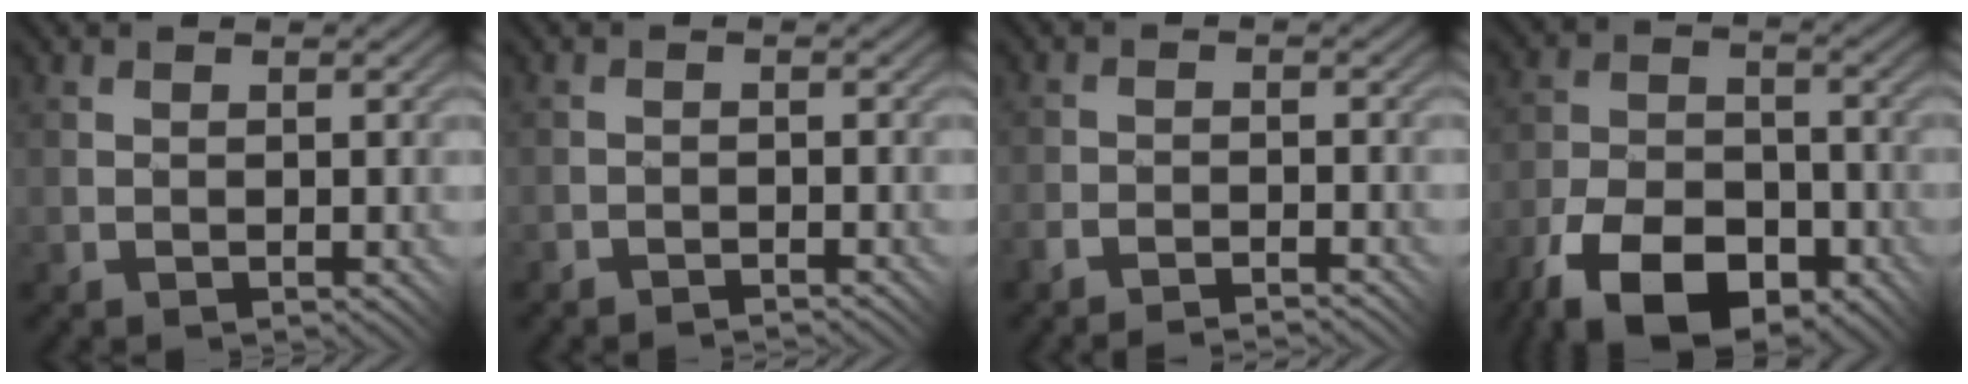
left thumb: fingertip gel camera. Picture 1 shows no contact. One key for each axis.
{"total": 1.4, "fx": -0.9, "fy": -0.6, "fz": -0.9, "tx": 0.017, "ty": 0.011, "tz": -0.025}
{"total": 2.6, "fx": -2.6, "fy": -0.4, "fz": 0.0, "tx": 0.001, "ty": 0.008, "tz": -0.061}
{"total": 12.3, "fx": -7.8, "fy": 6.2, "fz": 7.1, "tx": -0.156, "ty": -0.013, "tz": -0.144}